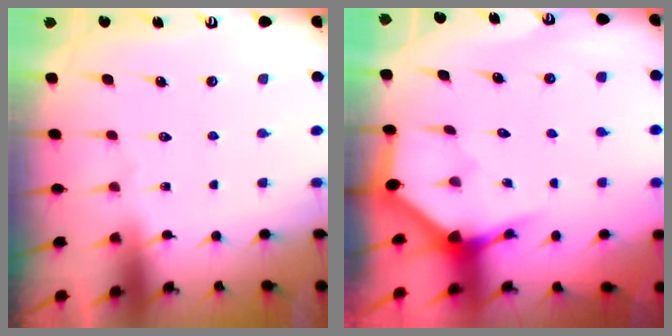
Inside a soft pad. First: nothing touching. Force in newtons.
{"total": 3.5, "press": 3.4, "slide": 0.2}